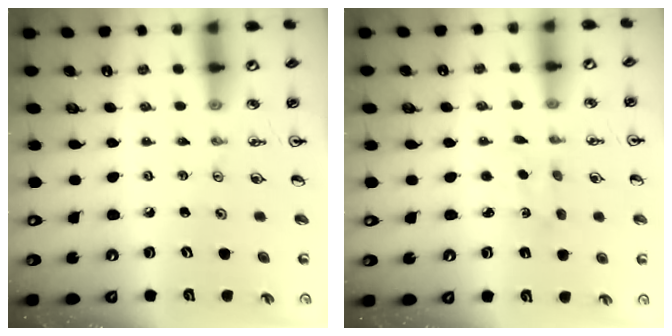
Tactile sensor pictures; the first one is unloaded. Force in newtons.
{"total": 2.7, "press": 2.7, "slide": 0.4}